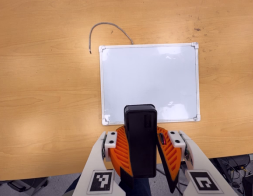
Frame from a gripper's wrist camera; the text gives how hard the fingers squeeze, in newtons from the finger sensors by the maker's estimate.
{"total": 10.8, "left": 10.8, "right": 10.8}